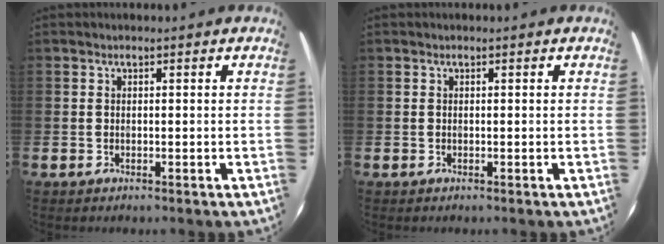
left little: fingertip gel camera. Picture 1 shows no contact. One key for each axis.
{"total": 0.0}